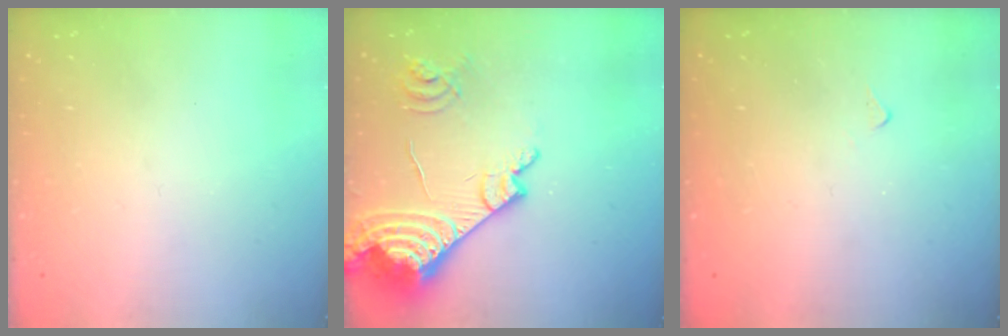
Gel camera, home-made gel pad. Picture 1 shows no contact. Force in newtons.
{"total": 17.7, "press": 17.7, "slide": 1.8}
{"total": 3.9, "press": 3.9, "slide": 0.5}